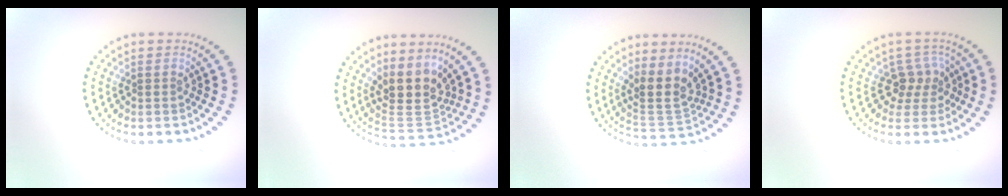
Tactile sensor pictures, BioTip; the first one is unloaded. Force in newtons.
{"total": 4.1, "press": 3.5, "slide": 2.3}
{"total": 3.3, "press": 2.6, "slide": 2.1}
{"total": 2.7, "press": 1.9, "slide": 1.8}